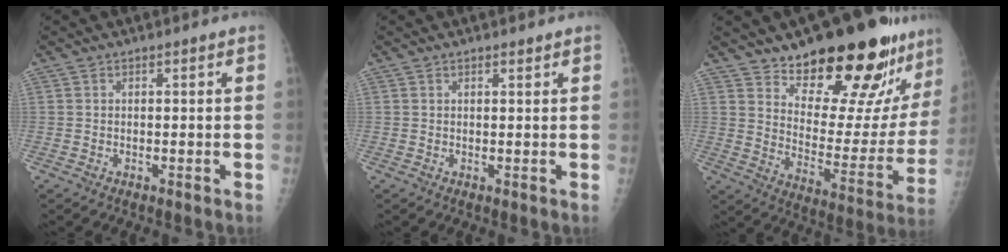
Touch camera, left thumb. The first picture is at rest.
{"total": 0.8, "force": [0.6, 0.2, 0.4], "torque": [-0.007, -0.004, 0.010]}
{"total": 25.0, "force": [18.7, 8.1, 14.4], "torque": [-0.169, -0.115, 0.265]}